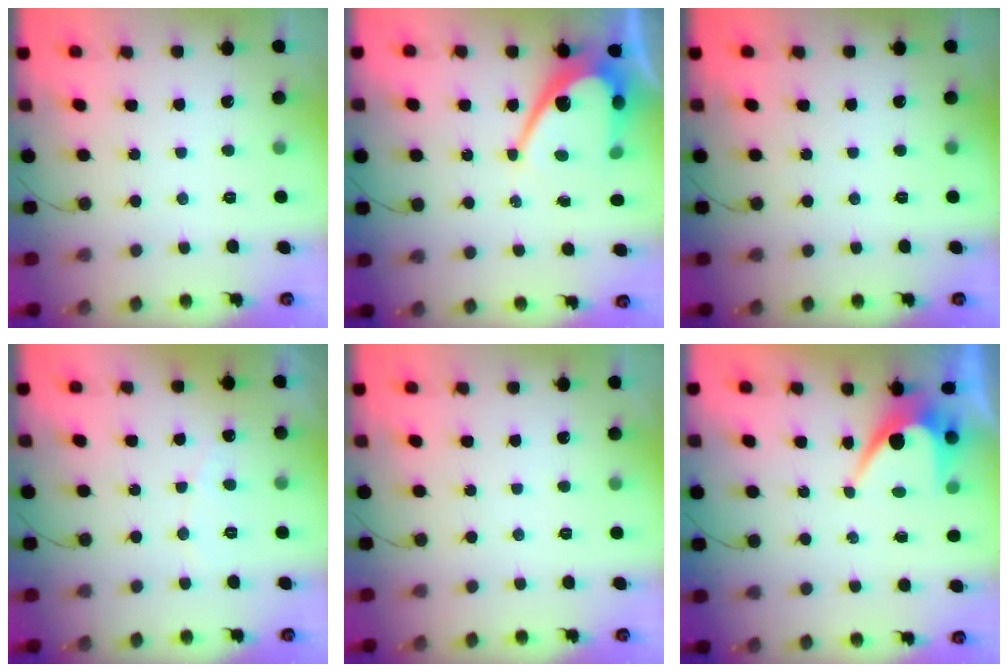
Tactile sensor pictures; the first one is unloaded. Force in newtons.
{"total": 11.8, "press": 11.8, "slide": 0.7}
{"total": 0.0}
{"total": 2.8, "press": 2.8, "slide": 0.2}
{"total": 0.0}
{"total": 7.3, "press": 7.3, "slide": 0.3}